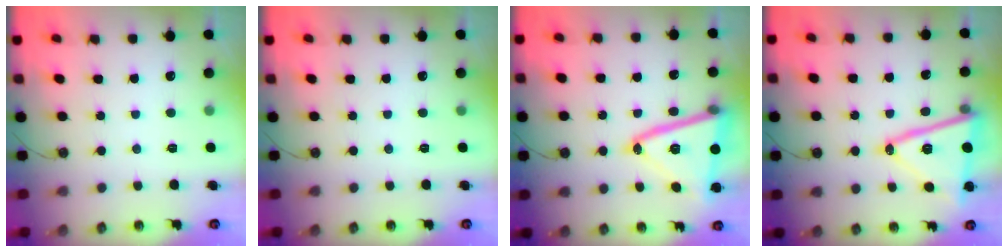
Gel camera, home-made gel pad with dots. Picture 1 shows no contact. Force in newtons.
{"total": 0.0}
{"total": 21.1, "press": 20.9, "slide": 2.7}
{"total": 17.7, "press": 17.6, "slide": 2.0}